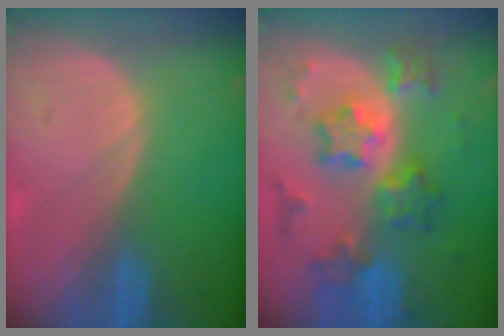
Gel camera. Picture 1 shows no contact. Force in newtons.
{"total": 9.5, "press": 9.5, "slide": 0.8}